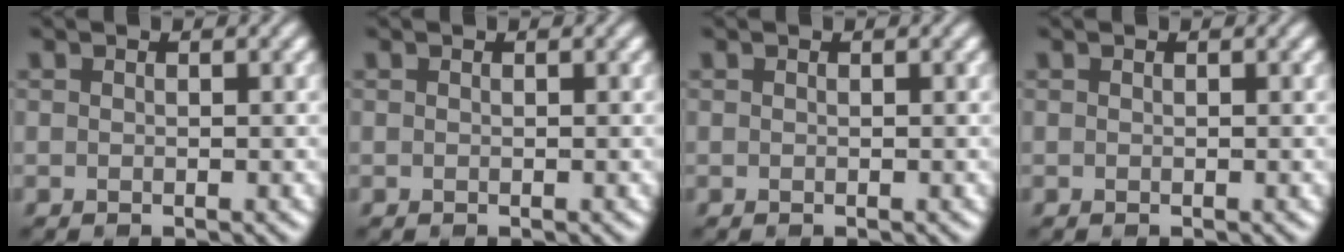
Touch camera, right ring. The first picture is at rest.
{"total": 0.0}
{"total": 0.0}
{"total": 0.0}